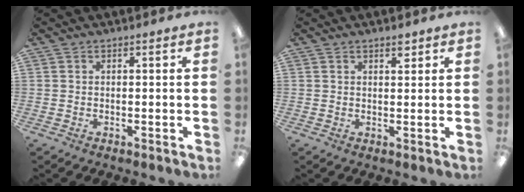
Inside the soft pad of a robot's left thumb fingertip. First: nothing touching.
{"total": 2.2, "force": [1.7, 0.5, 1.2], "torque": [-0.020, -0.004, 0.029]}